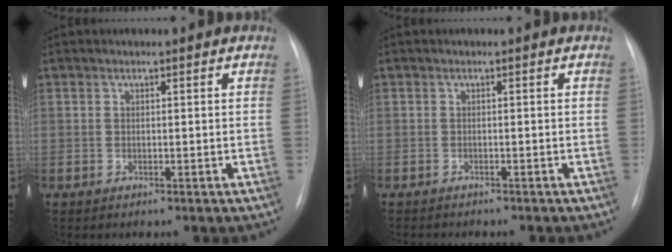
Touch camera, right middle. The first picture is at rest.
{"total": 3.7, "force": [-3.2, 0.8, 1.5], "torque": [-0.018, -0.005, -0.036]}